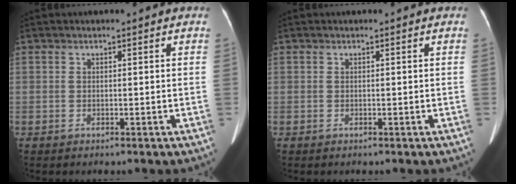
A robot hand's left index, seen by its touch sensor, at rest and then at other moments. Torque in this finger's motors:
{"motor_torque": [0.04, -0.06, 0.07, 0.01]}